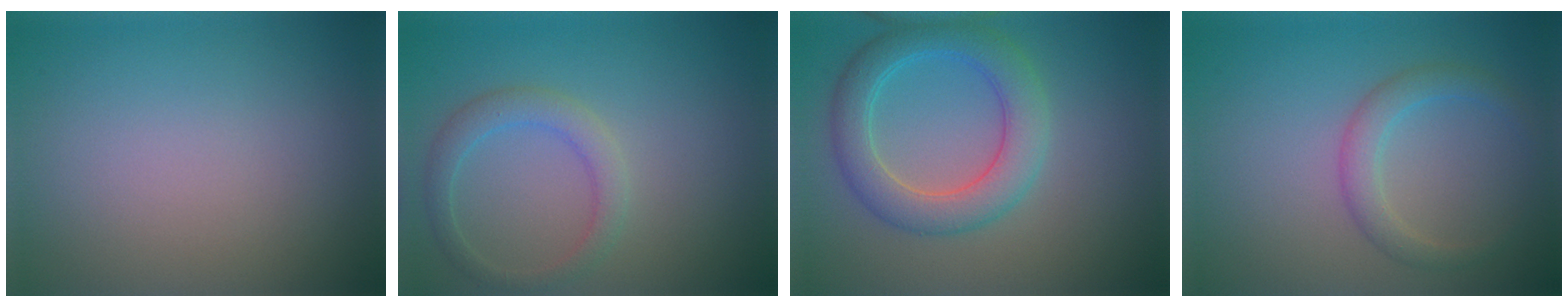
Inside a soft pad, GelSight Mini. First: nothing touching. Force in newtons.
{"total": 2.5, "press": 2.5, "slide": 0.0}
{"total": 5.1, "press": 5.0, "slide": 0.3}
{"total": 2.4, "press": 2.4, "slide": 0.1}